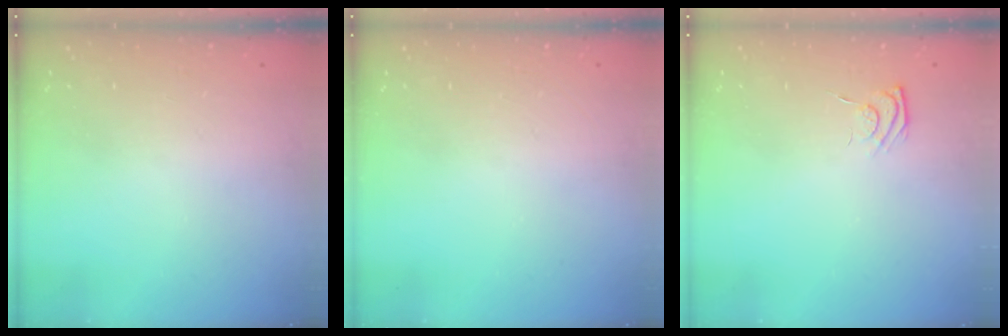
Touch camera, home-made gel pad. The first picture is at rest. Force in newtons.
{"total": 0.0}
{"total": 4.9, "press": 4.7, "slide": 1.1}